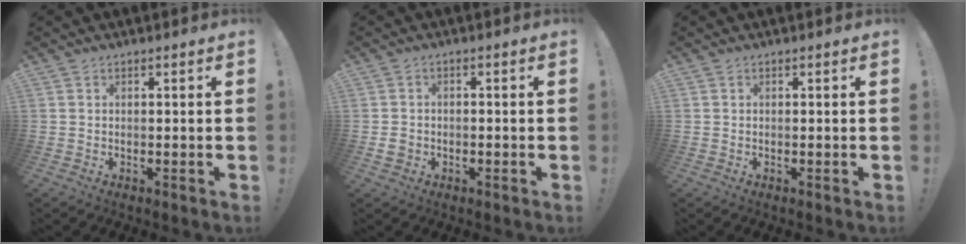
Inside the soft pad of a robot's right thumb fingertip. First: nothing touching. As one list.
[{"total": 2.7, "force": [-1.2, 2.1, 1.2], "torque": [-0.025, 0.005, -0.022]}, {"total": 0.0}]